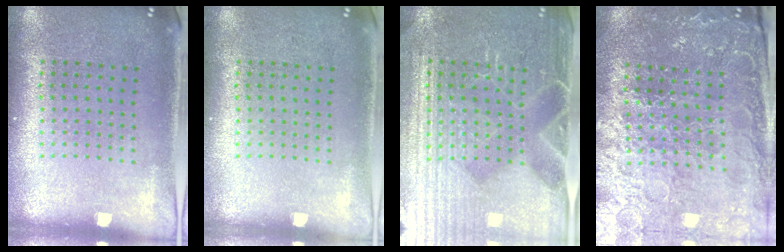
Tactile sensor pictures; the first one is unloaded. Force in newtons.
{"total": 0.0}
{"total": 4.7, "press": 4.5, "slide": 1.5}
{"total": 3.3, "press": 3.3, "slide": 0.4}